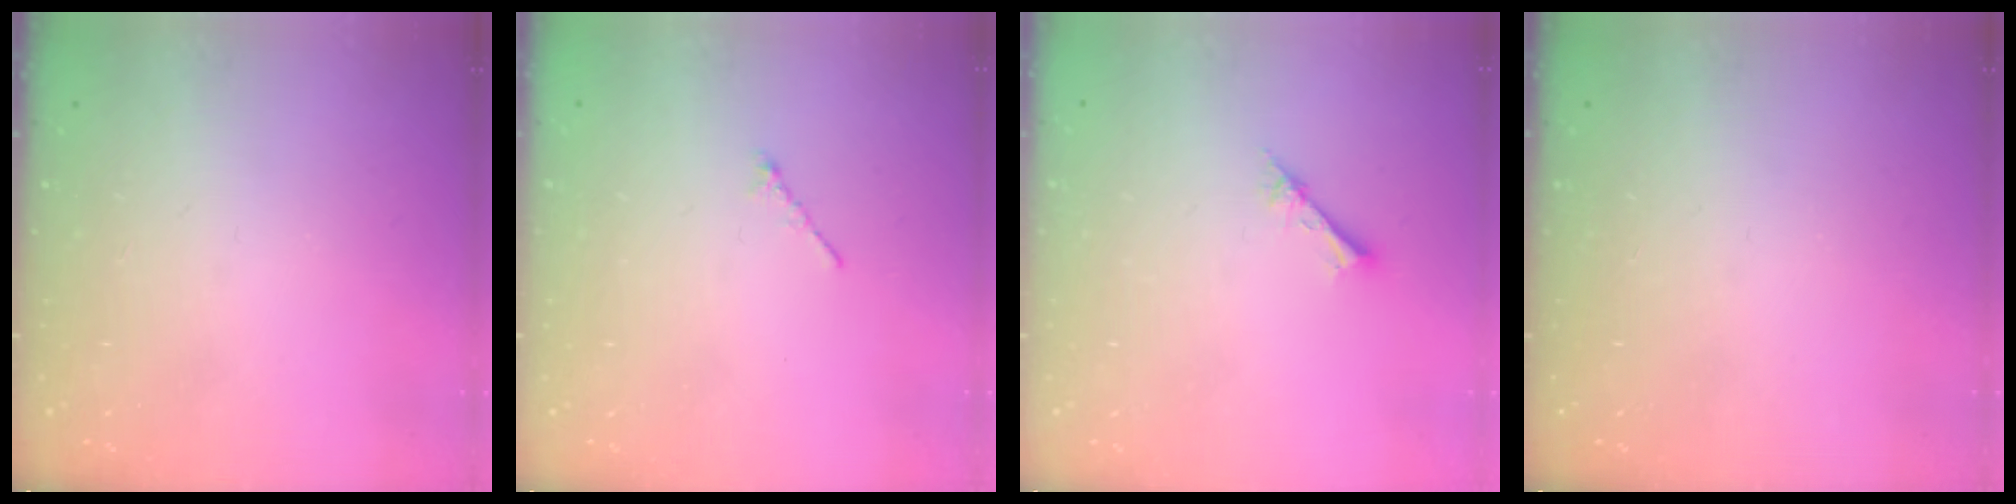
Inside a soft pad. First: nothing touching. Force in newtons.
{"total": 0.8, "press": 0.7, "slide": 0.4}
{"total": 2.1, "press": 2.1, "slide": 0.2}
{"total": 0.0}